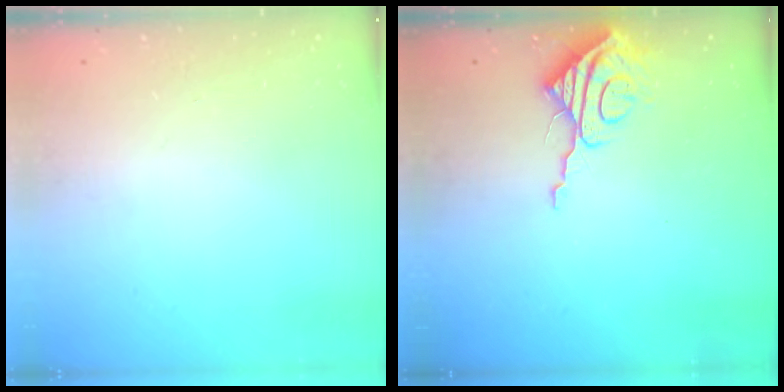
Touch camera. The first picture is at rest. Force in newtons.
{"total": 8.7, "press": 8.7, "slide": 0.4}